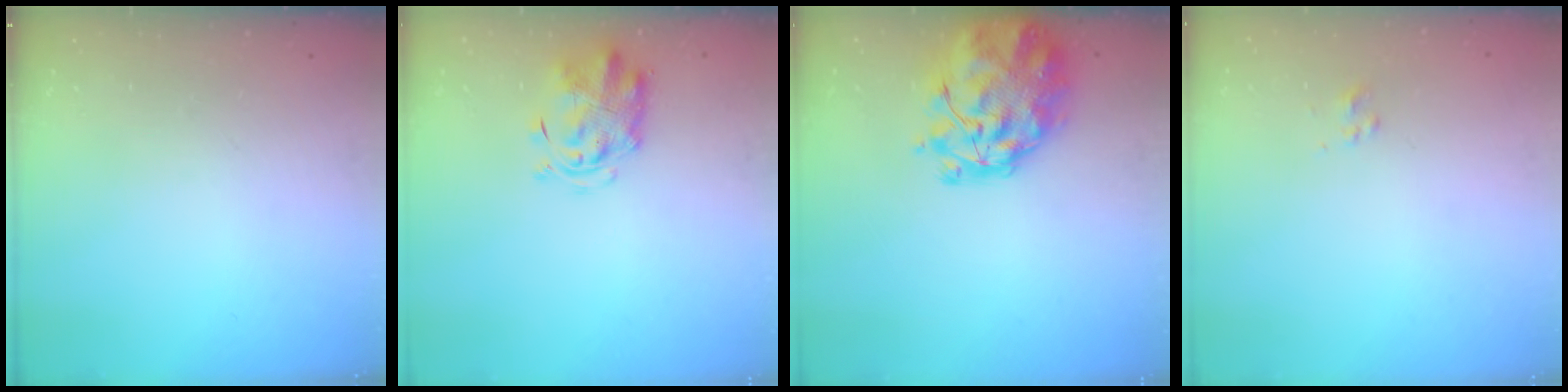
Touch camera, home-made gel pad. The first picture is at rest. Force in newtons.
{"total": 3.0, "press": 2.9, "slide": 0.6}
{"total": 4.8, "press": 4.5, "slide": 1.7}
{"total": 2.5, "press": 2.4, "slide": 0.8}